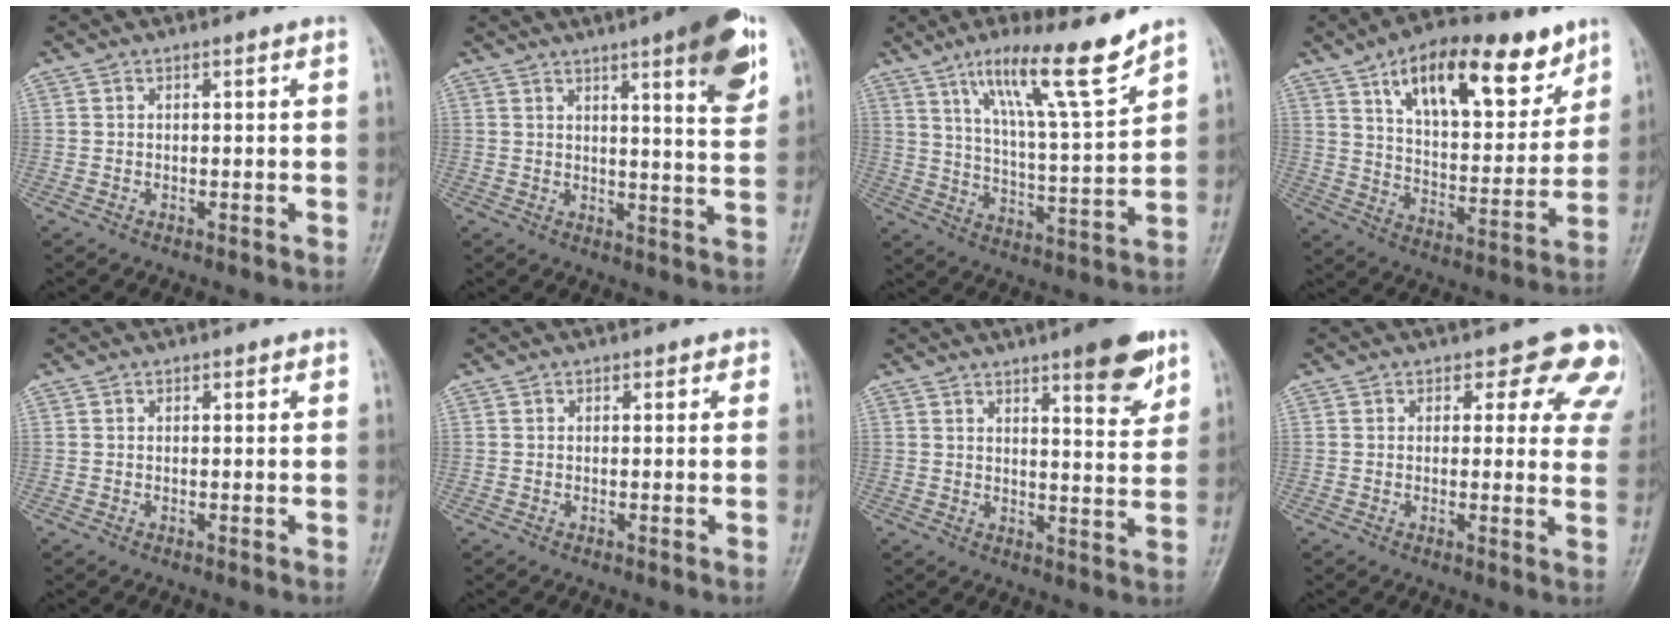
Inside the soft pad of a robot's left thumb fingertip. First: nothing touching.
{"total": 12.6, "force": [6.6, 2.1, 10.5], "torque": [-0.122, -0.032, 0.084]}
{"total": 14.8, "force": [10.1, 1.3, 10.7], "torque": [-0.173, -0.058, 0.176]}
{"total": 21.3, "force": [12.1, 9.6, 14.6], "torque": [-0.182, -0.046, 0.198]}
{"total": 0.6, "force": [0.4, 0.4, 0.3], "torque": [0.003, 0.000, 0.001]}
{"total": 1.2, "force": [0.5, 0.9, 0.6], "torque": [0.010, 0.001, 0.001]}
{"total": 10.2, "force": [6.2, 2.5, 7.6], "torque": [-0.083, -0.035, 0.082]}
{"total": 10.0, "force": [7.3, 5.4, 4.3], "torque": [0.010, -0.029, 0.052]}